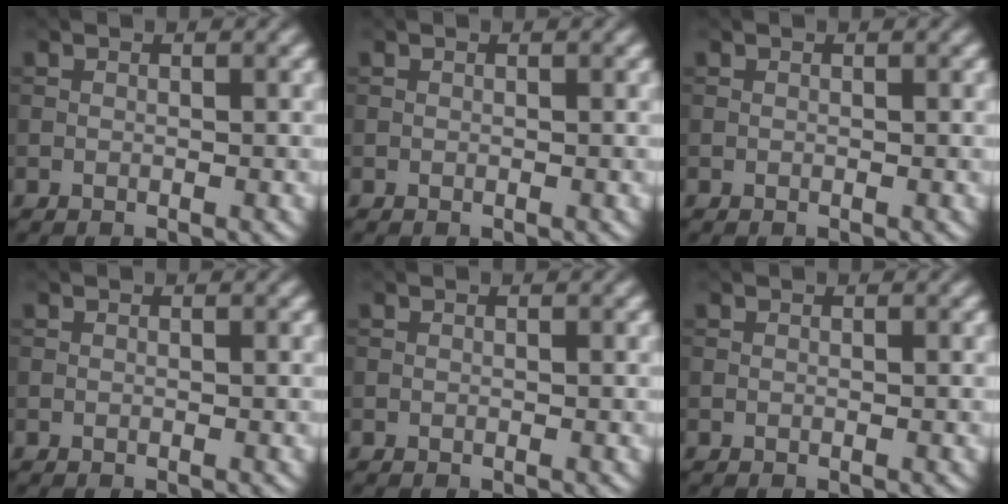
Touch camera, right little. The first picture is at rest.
{"total": 0.0}
{"total": 0.0}
{"total": 0.0}
{"total": 0.0}
{"total": 0.0}